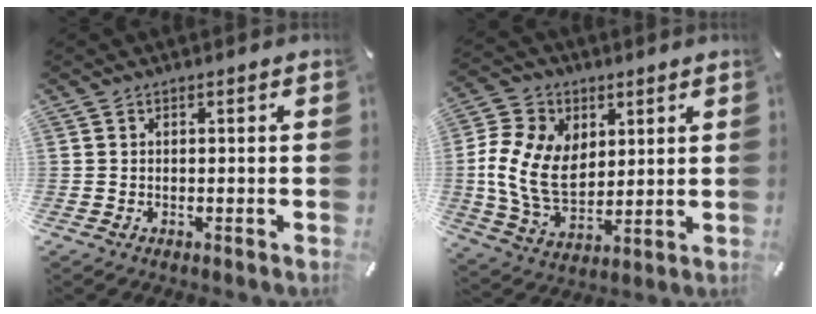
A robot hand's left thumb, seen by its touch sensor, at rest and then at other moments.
{"total": 14.2, "force": [2.4, 10.8, 8.9], "torque": [-0.199, -0.003, 0.047]}